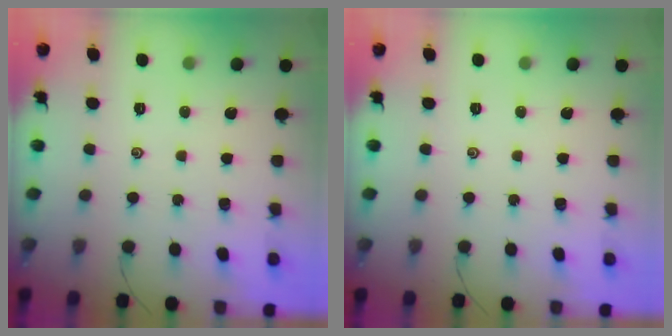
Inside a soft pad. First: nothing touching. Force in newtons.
{"total": 0.0}